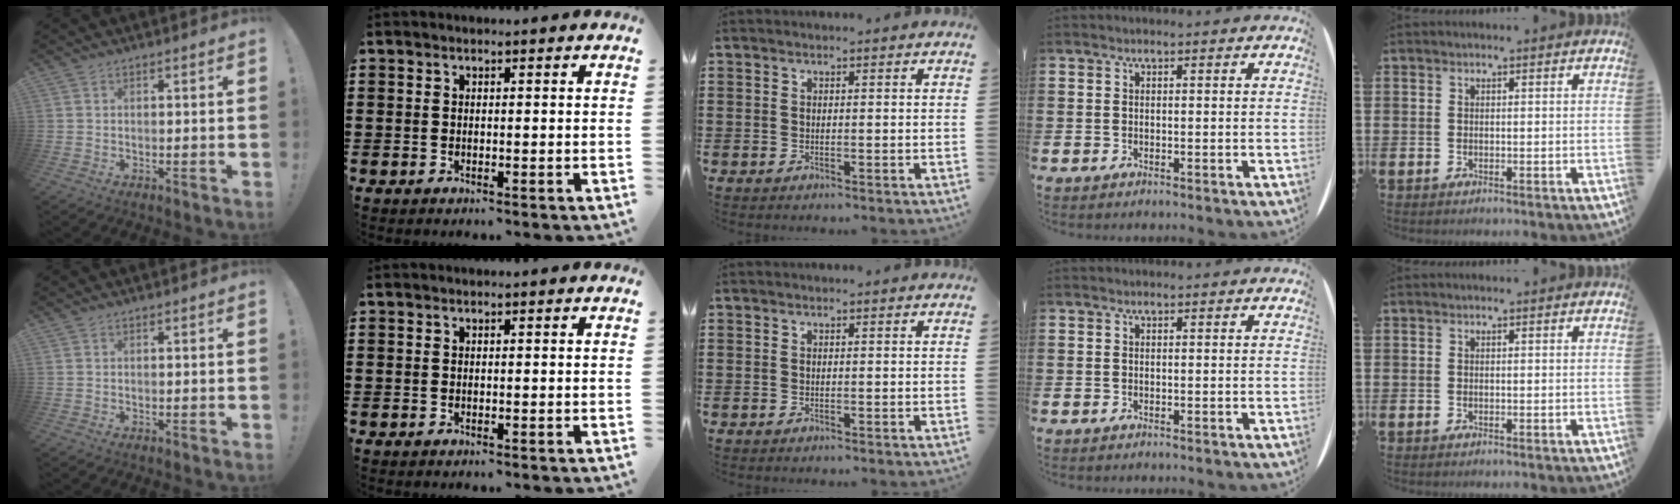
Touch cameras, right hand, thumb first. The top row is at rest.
{}